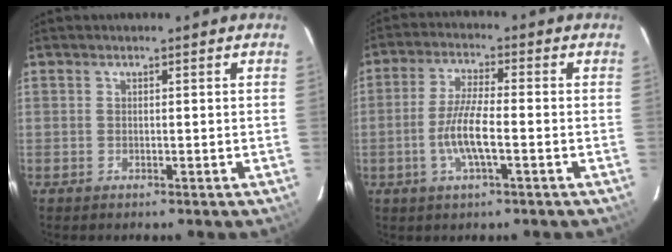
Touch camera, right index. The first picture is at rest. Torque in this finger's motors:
{"motor_torque": [0.59, -0.41, 0.51, 0.17]}